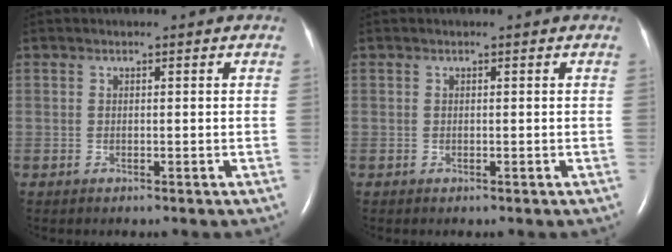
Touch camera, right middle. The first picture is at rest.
{"total": 0.0}